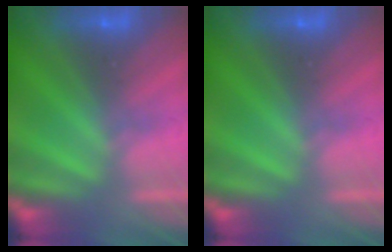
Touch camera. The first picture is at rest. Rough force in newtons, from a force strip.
{"total": 0.0}